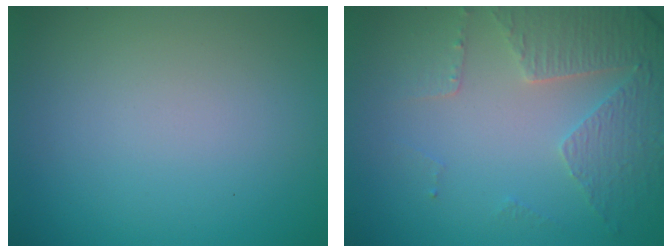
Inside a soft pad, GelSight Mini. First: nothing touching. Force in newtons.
{"total": 4.8, "press": 3.5, "slide": 3.2}